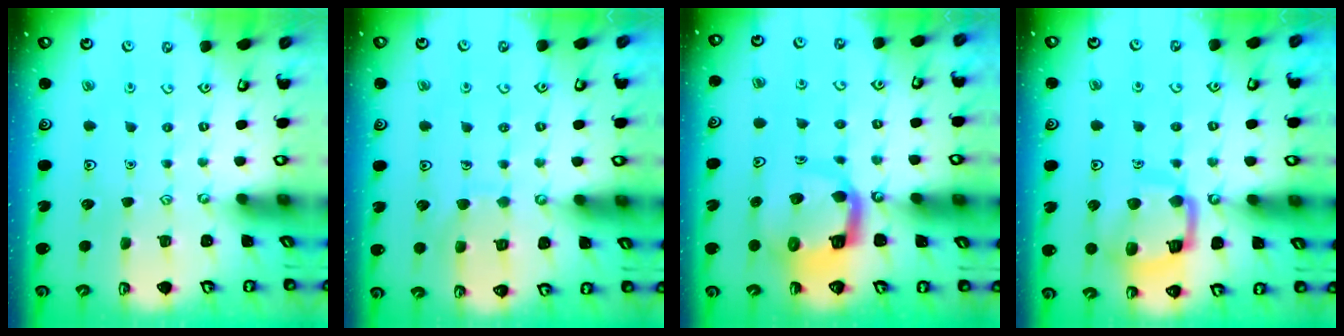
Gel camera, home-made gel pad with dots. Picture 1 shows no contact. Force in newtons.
{"total": 7.4, "press": 7.3, "slide": 0.5}
{"total": 10.2, "press": 10.1, "slide": 1.4}
{"total": 13.7, "press": 13.7, "slide": 1.4}